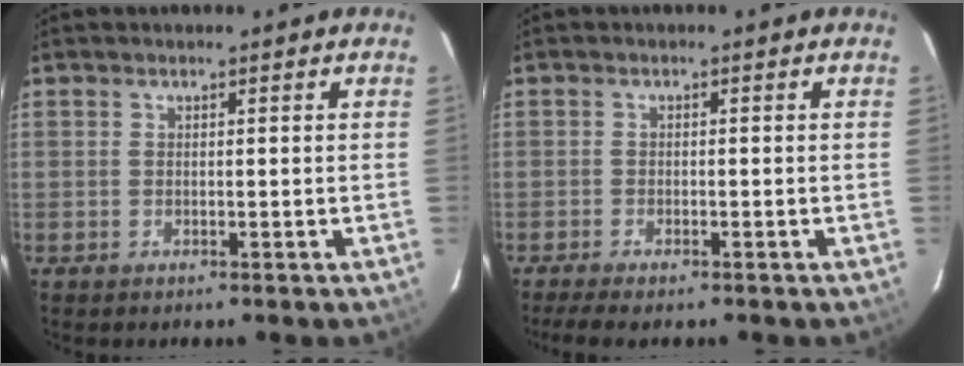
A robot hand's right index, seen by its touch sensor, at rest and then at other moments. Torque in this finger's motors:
{"motor_torque": [0.43, -0.26, 0.19, 0.03]}